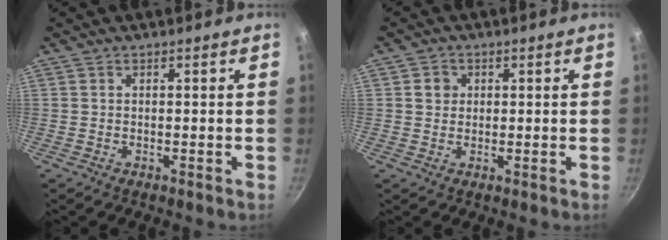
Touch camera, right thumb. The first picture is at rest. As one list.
[{"total": 2.8, "force": [0.6, 2.6, 0.9], "torque": [-0.001, 0.004, 0.008]}]